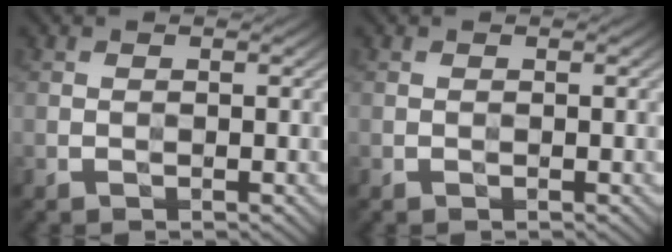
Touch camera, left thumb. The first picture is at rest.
{"total": 0.0}